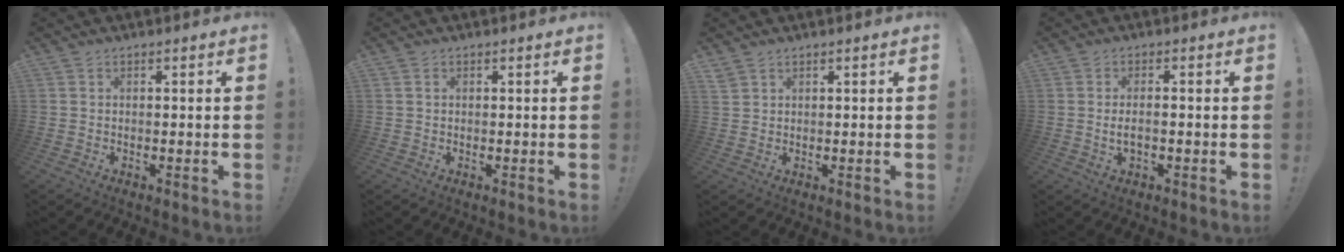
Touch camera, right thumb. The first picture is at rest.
{"total": 0.6, "force": [0.2, 0.5, 0.0], "torque": [-0.006, 0.004, 0.005]}
{"total": 2.1, "force": [1.6, 1.2, 0.6], "torque": [-0.010, -0.006, 0.032]}
{"total": 3.0, "force": [-0.7, 1.0, 2.8], "torque": [-0.055, 0.002, -0.015]}